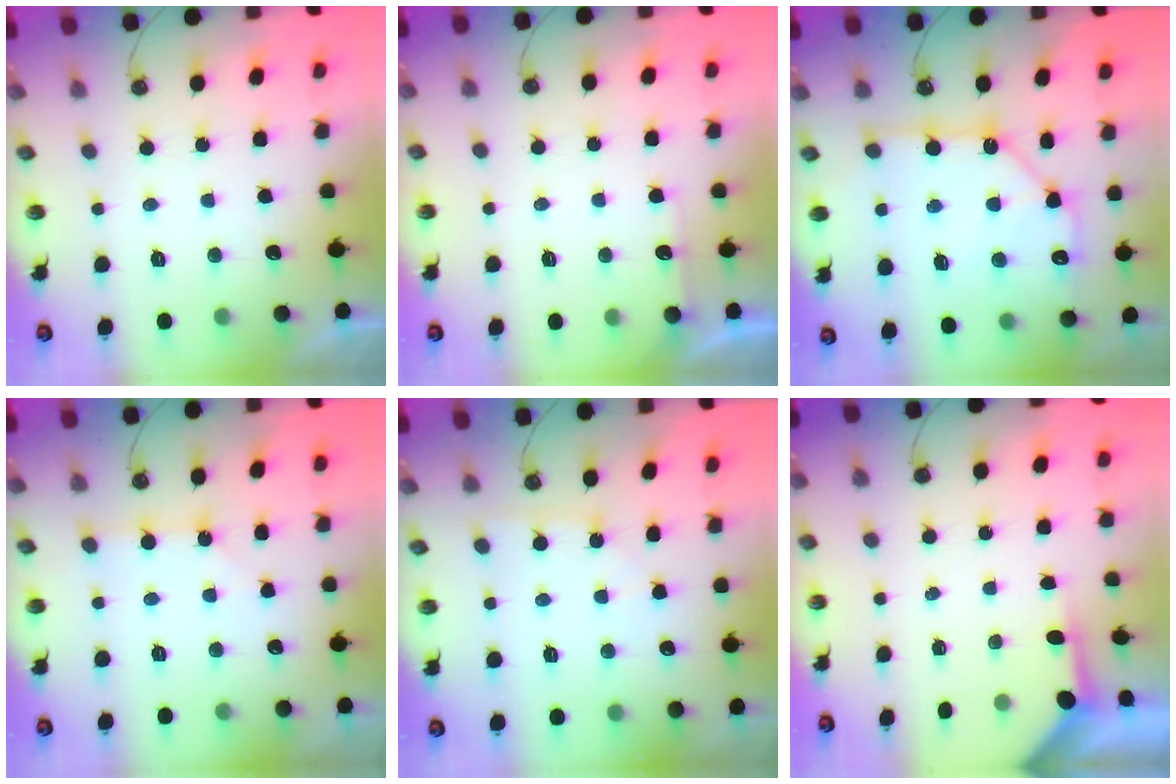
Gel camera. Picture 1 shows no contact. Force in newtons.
{"total": 2.5, "press": 2.5, "slide": 0.4}
{"total": 13.5, "press": 13.5, "slide": 1.3}
{"total": 1.7, "press": 1.7, "slide": 0.3}
{"total": 3.9, "press": 3.9, "slide": 0.5}
{"total": 3.4, "press": 3.4, "slide": 0.3}